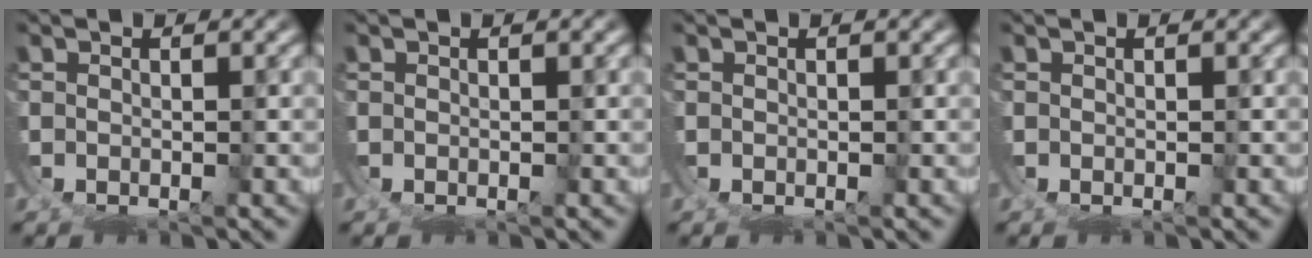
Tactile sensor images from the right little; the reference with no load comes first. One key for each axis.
{"total": 0.0}
{"total": 0.0}
{"total": 0.0}